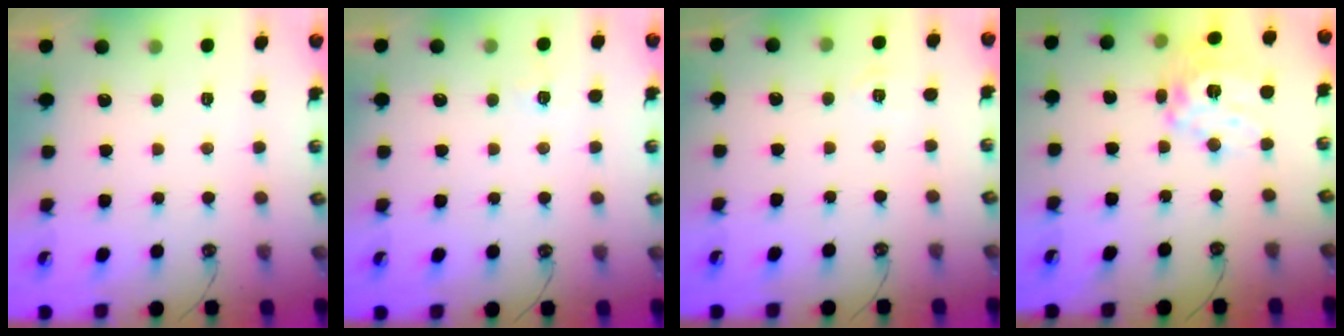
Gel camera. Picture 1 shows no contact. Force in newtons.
{"total": 3.4, "press": 3.4, "slide": 0.4}
{"total": 3.2, "press": 3.2, "slide": 0.4}
{"total": 14.1, "press": 14.0, "slide": 1.3}